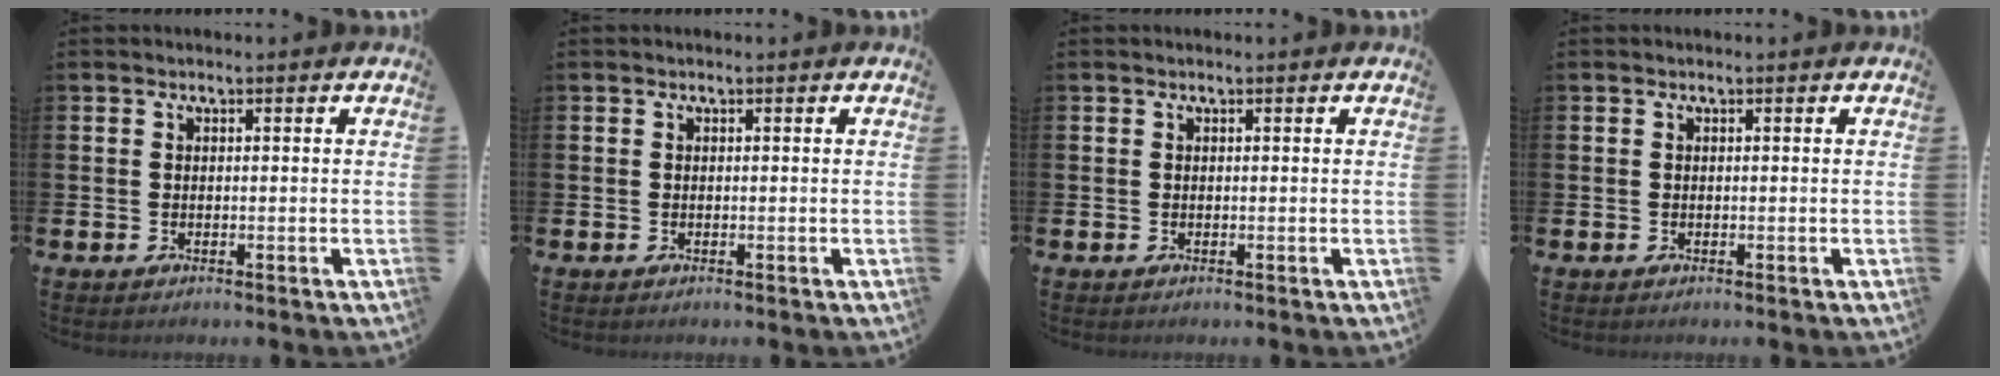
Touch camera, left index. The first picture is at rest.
{"total": 0.0}
{"total": 0.0}
{"total": 0.0}